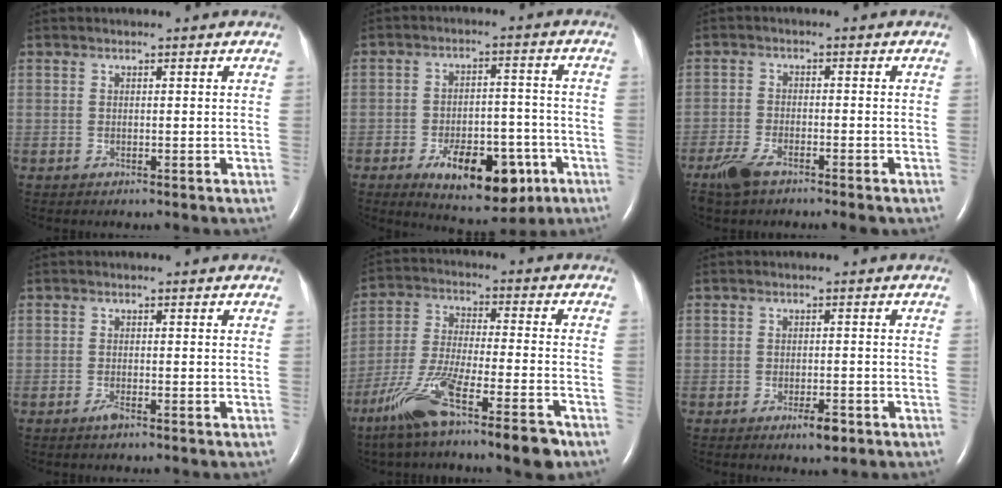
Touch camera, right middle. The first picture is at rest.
{"total": 12.8, "force": [-6.3, 5.8, 9.5], "torque": [-0.134, 0.002, -0.083]}
{"total": 4.7, "force": [-3.6, 1.0, 2.9], "torque": [-0.069, -0.008, -0.068]}
{"total": 1.1, "force": [-0.8, 0.0, 0.8], "torque": [-0.022, -0.002, -0.017]}
{"total": 14.3, "force": [-9.4, 1.3, 10.7], "torque": [-0.216, -0.031, -0.173]}
{"total": 2.9, "force": [-1.7, 0.8, 2.2], "torque": [-0.037, -0.001, -0.024]}